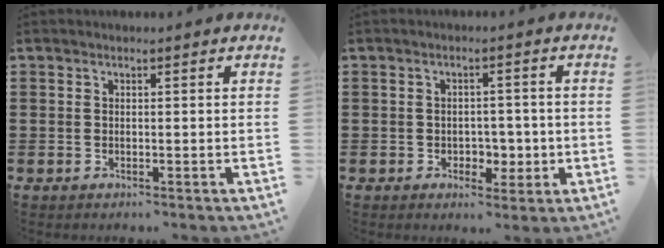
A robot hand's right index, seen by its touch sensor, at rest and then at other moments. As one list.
[{"total": 3.3, "force": [-0.7, 2.7, 1.8], "torque": [-0.034, 0.003, -0.019]}]